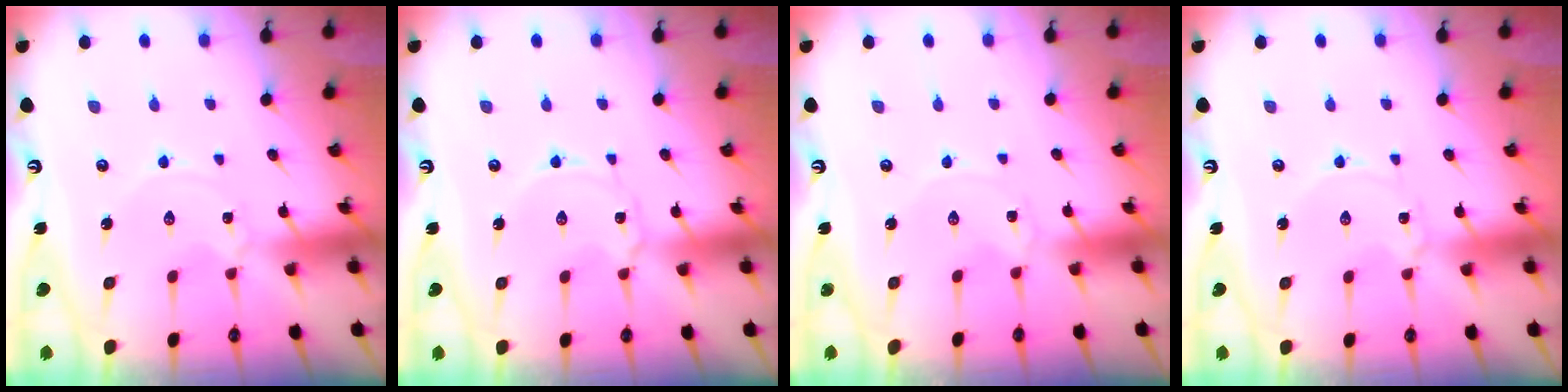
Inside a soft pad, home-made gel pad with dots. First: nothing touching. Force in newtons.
{"total": 1.6, "press": 1.5, "slide": 0.2}
{"total": 0.0}
{"total": 1.0, "press": 1.0, "slide": 0.2}